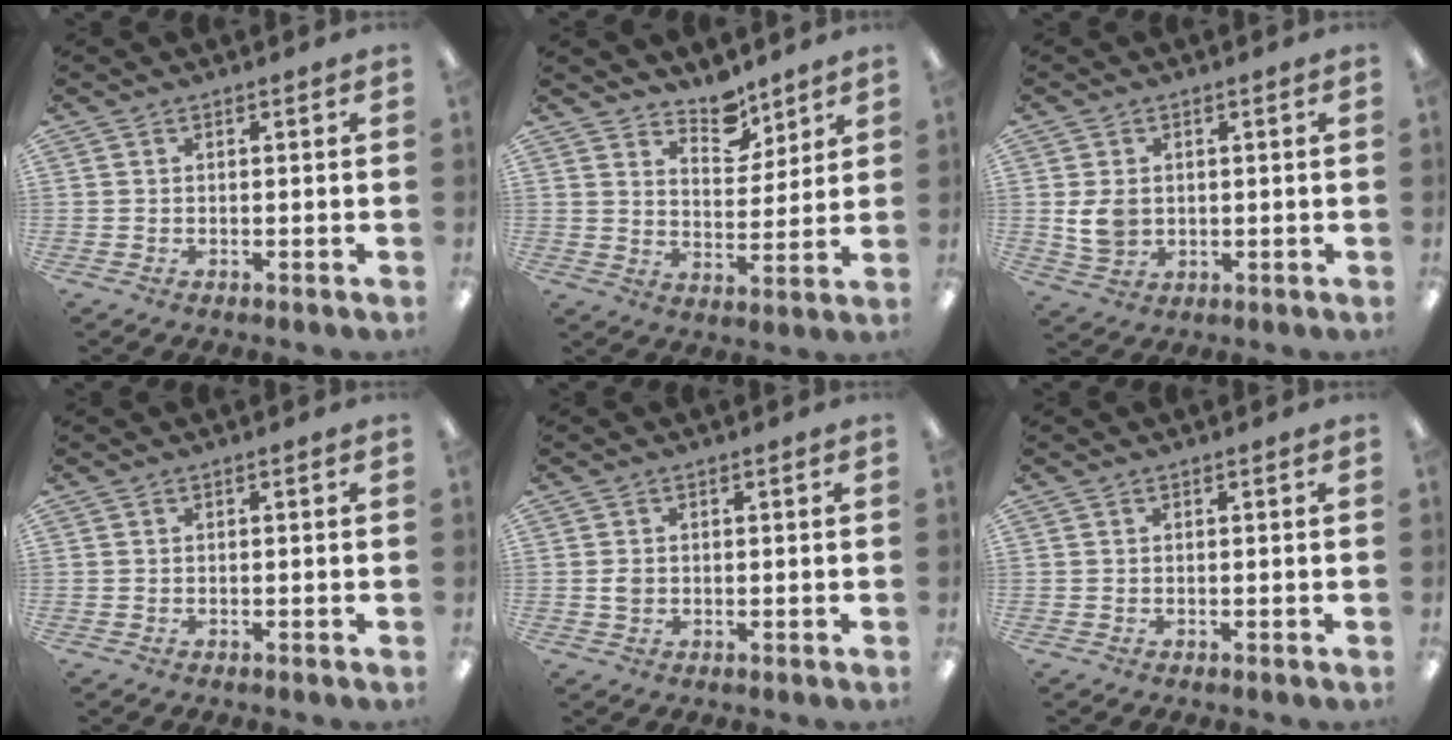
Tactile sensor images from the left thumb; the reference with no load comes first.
{"total": 8.4, "force": [7.2, 3.7, 2.1], "torque": [-0.017, -0.055, 0.132]}
{"total": 5.7, "force": [0.6, 4.5, 3.4], "torque": [-0.070, 0.002, 0.013]}
{"total": 0.0}
{"total": 1.7, "force": [0.0, 1.4, 1.0], "torque": [-0.021, 0.004, 0.000]}
{"total": 0.0}